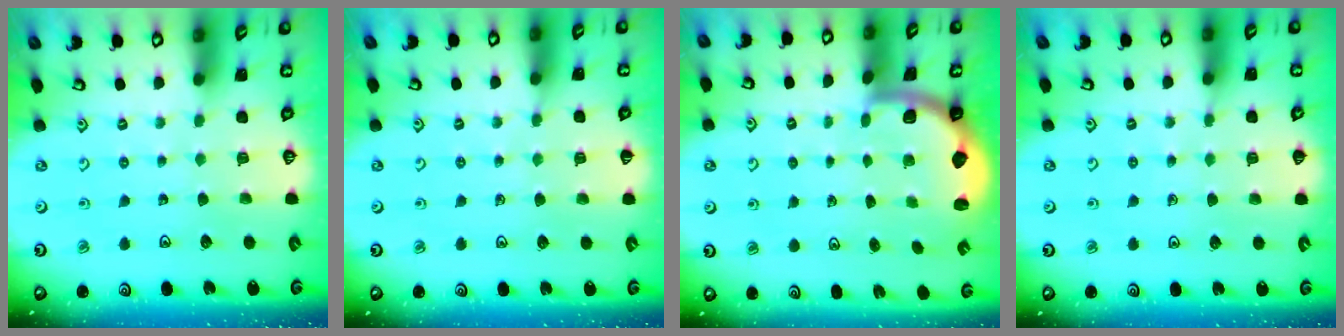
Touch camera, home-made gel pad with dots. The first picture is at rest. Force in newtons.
{"total": 3.0, "press": 3.0, "slide": 0.5}
{"total": 2.0, "press": 2.0, "slide": 0.5}
{"total": 2.7, "press": 2.6, "slide": 0.5}